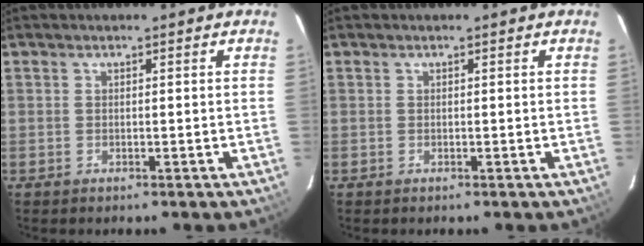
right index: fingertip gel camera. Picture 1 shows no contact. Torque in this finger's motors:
{"motor_torque": [0.00, 0.00, 0.00, 0.00]}